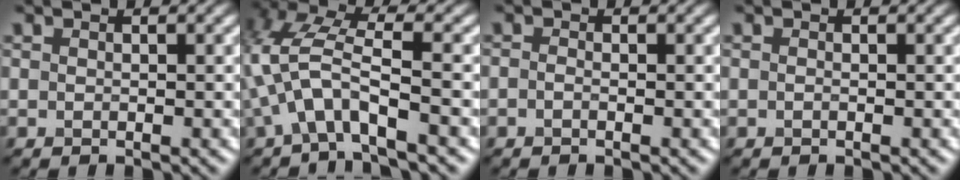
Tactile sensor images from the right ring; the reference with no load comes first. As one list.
[{"total": 6.4, "force": [-2.2, 2.4, 5.5], "torque": [-0.127, 0.012, -0.053]}, {"total": 0.6, "force": [-0.3, 0.2, 0.4], "torque": [-0.011, -0.003, -0.009]}, {"total": 0.0}]